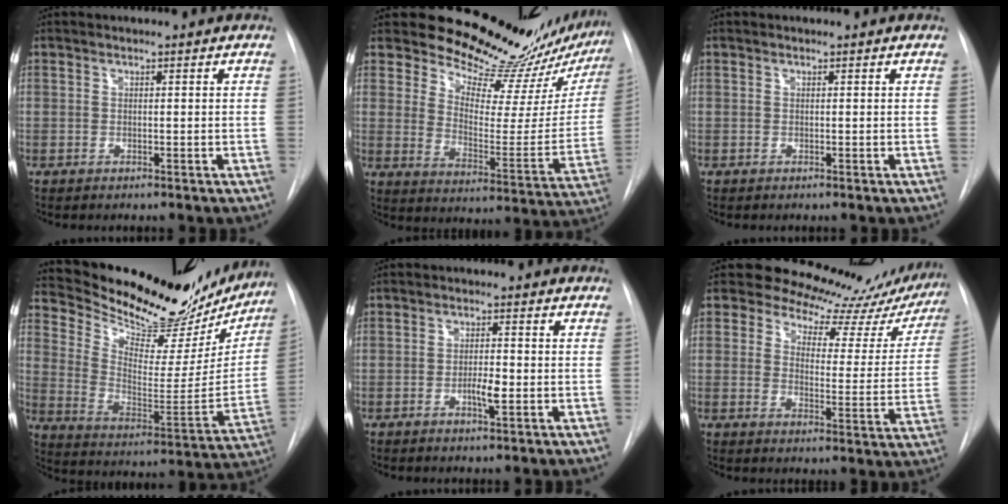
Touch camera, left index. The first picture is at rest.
{"total": 18.9, "force": [17.9, 4.1, 4.7], "torque": [-0.051, -0.101, 0.223]}
{"total": 0.0}
{"total": 27.8, "force": [24.9, 7.6, 9.6], "torque": [-0.152, -0.059, 0.340]}
{"total": 3.0, "force": [-0.9, 0.6, 2.8], "torque": [-0.048, 0.001, -0.013]}
{"total": 16.9, "force": [15.5, 5.8, 3.6], "torque": [-0.021, -0.048, 0.166]}